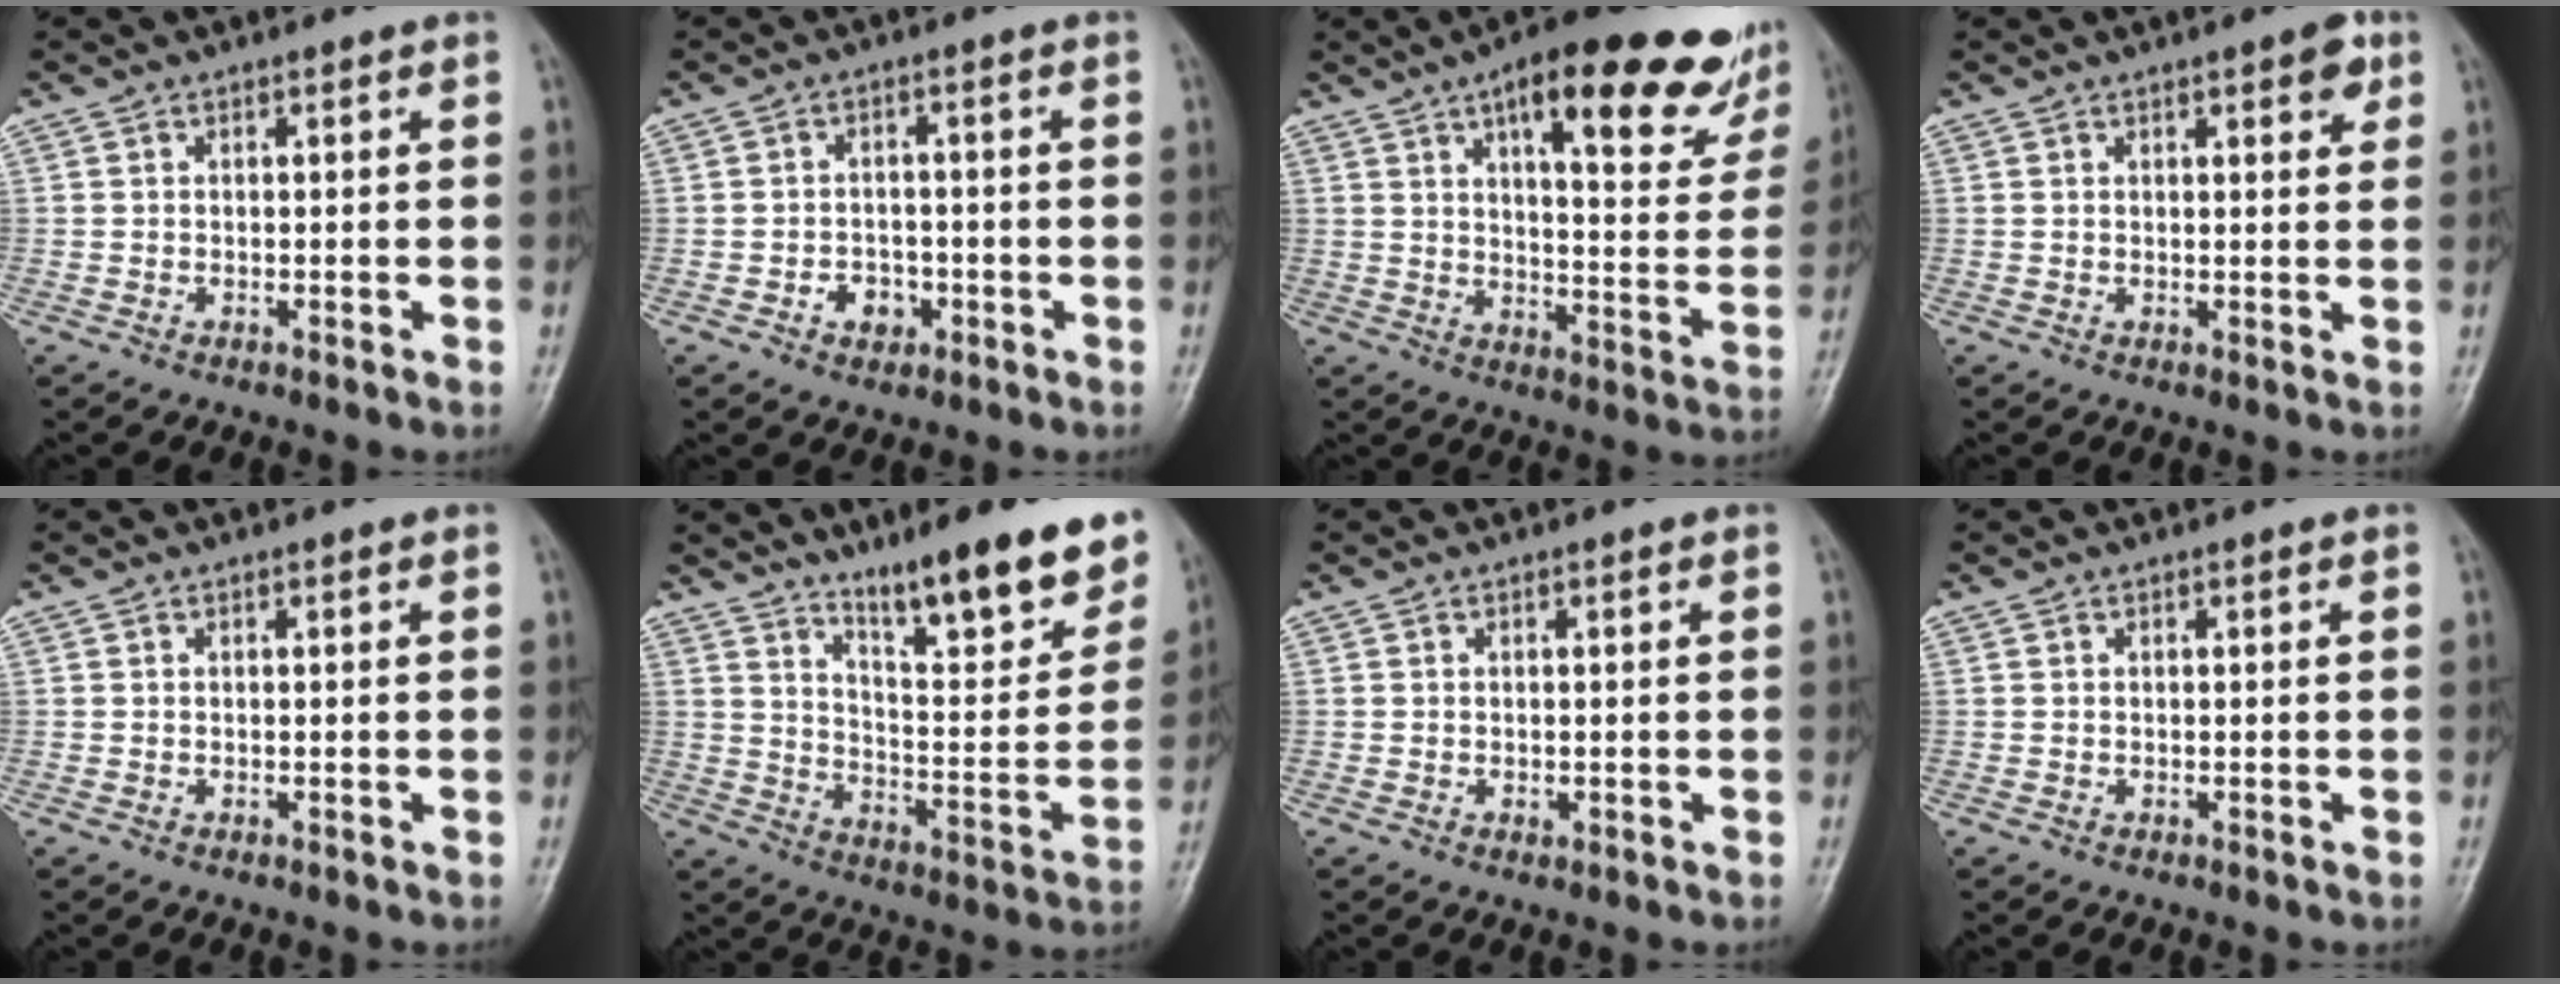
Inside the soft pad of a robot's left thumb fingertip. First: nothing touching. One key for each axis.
{"total": 4.0, "fx": -1.7, "fy": 3.1, "fz": 2.0, "tx": -0.011, "ty": 0.015, "tz": -0.024}
{"total": 23.3, "fx": 14.1, "fy": 7.3, "fz": 17.0, "tx": -0.192, "ty": -0.040, "tz": 0.188}
{"total": 3.9, "fx": 2.1, "fy": 1.3, "fz": 3.0, "tx": -0.029, "ty": -0.006, "tz": 0.023}
{"total": 0.0}
{"total": 18.0, "fx": 12.9, "fy": 3.9, "fz": 12.0, "tx": -0.131, "ty": -0.083, "tz": 0.203}
{"total": 0.7, "fx": -0.2, "fy": 0.5, "fz": 0.5, "tx": -0.007, "ty": 0.001, "tz": -0.001}
{"total": 0.0}